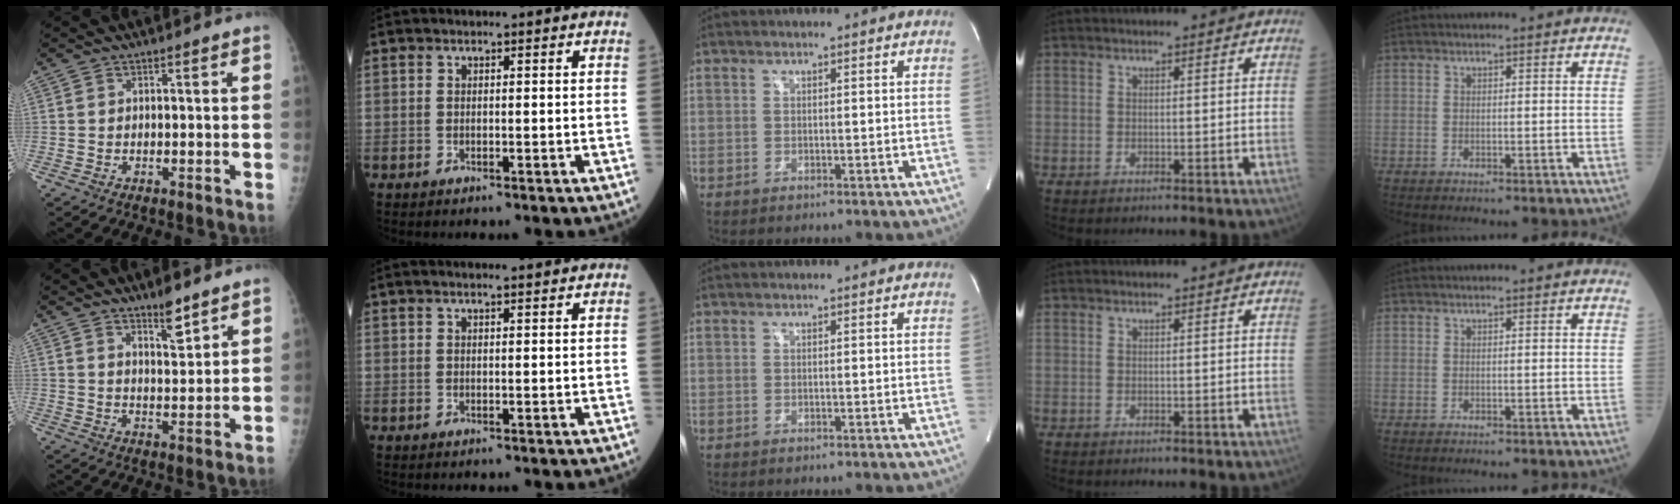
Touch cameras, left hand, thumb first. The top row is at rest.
{"thumb": {"total": 5.9, "force": [4.3, 1.4, 3.8], "torque": [-0.047, -0.035, 0.069]}, "index": {"total": 2.0, "force": [1.8, 0.0, 0.9], "torque": [-0.014, 0.015, 0.028]}}